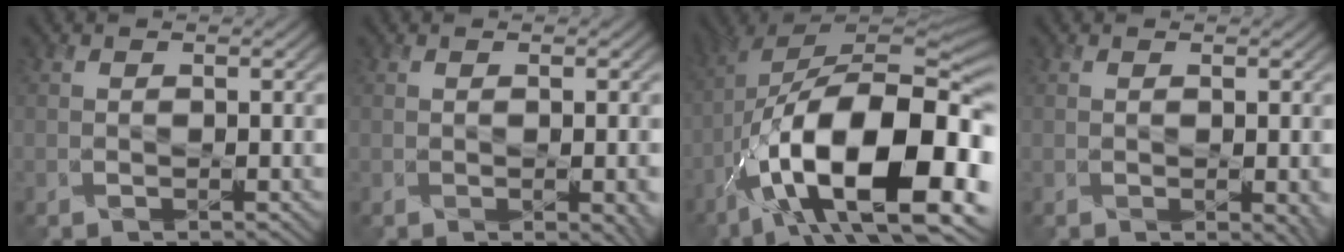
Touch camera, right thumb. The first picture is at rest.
{"total": 3.4, "force": [-0.9, 1.2, 3.0], "torque": [-0.032, -0.008, 0.002]}
{"total": 19.2, "force": [-6.5, 8.3, 16.1], "torque": [-0.270, -0.009, -0.106]}
{"total": 2.6, "force": [-0.6, 0.8, 2.4], "torque": [-0.029, -0.007, 0.002]}